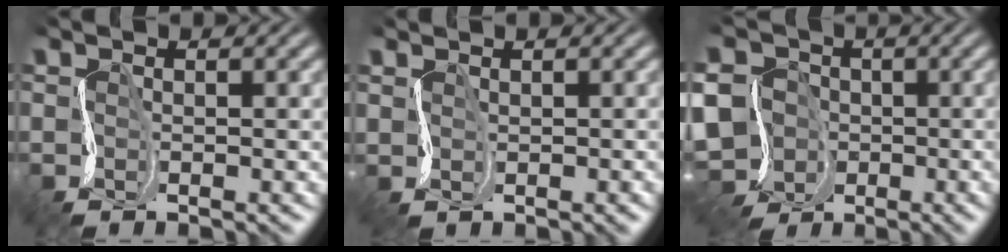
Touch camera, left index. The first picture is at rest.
{"total": 0.8, "force": [0.4, 0.7, 0.2], "torque": [0.004, 0.002, 0.020]}
{"total": 10.9, "force": [-4.2, 9.5, 3.4], "torque": [-0.080, -0.027, -0.102]}